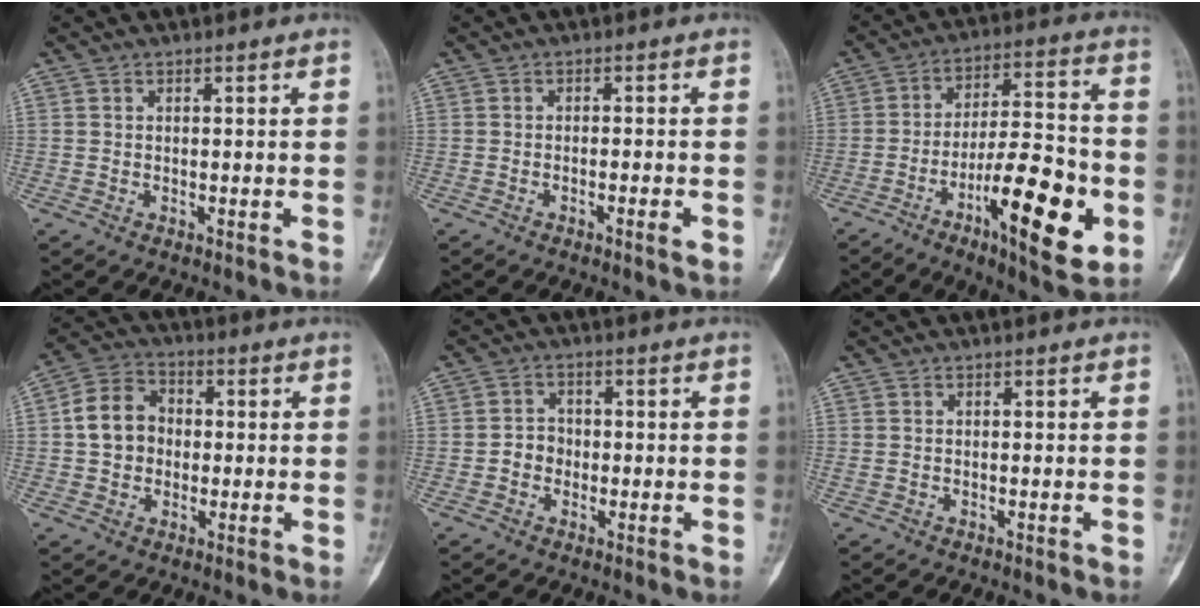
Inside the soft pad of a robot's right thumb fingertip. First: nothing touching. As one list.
[{"total": 2.3, "force": [-1.1, 0.2, 2.0], "torque": [-0.039, 0.003, -0.019]}, {"total": 18.8, "force": [-6.7, 5.5, 16.7], "torque": [-0.254, 0.028, -0.100]}, {"total": 8.6, "force": [0.0, 7.1, 4.8], "torque": [-0.066, 0.023, -0.012]}, {"total": 3.2, "force": [-0.8, 2.9, 1.3], "torque": [-0.005, 0.011, -0.021]}, {"total": 0.7, "force": [-0.1, 0.4, 0.5], "torque": [-0.026, 0.007, 0.001]}]